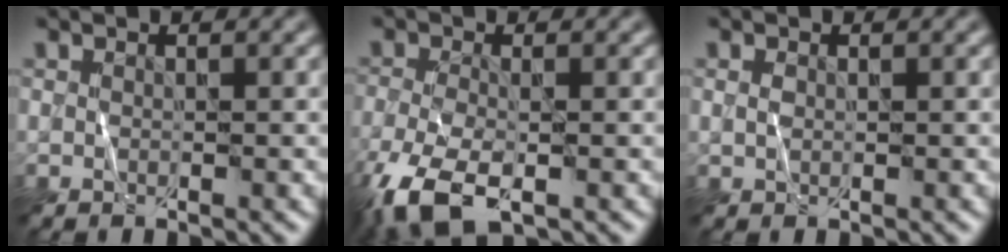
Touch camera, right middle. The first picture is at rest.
{"total": 6.5, "force": [-3.6, 2.8, 4.6], "torque": [-0.109, -0.016, -0.075]}
{"total": 0.6, "force": [0.3, 0.4, 0.3], "torque": [-0.008, 0.001, 0.005]}